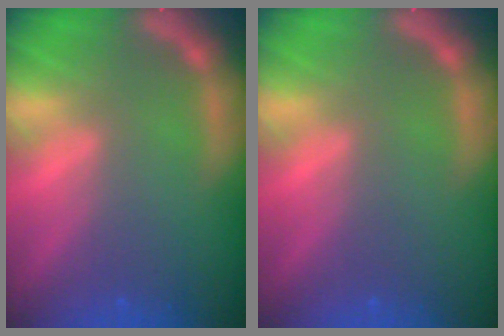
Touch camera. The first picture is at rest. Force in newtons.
{"total": 0.0}